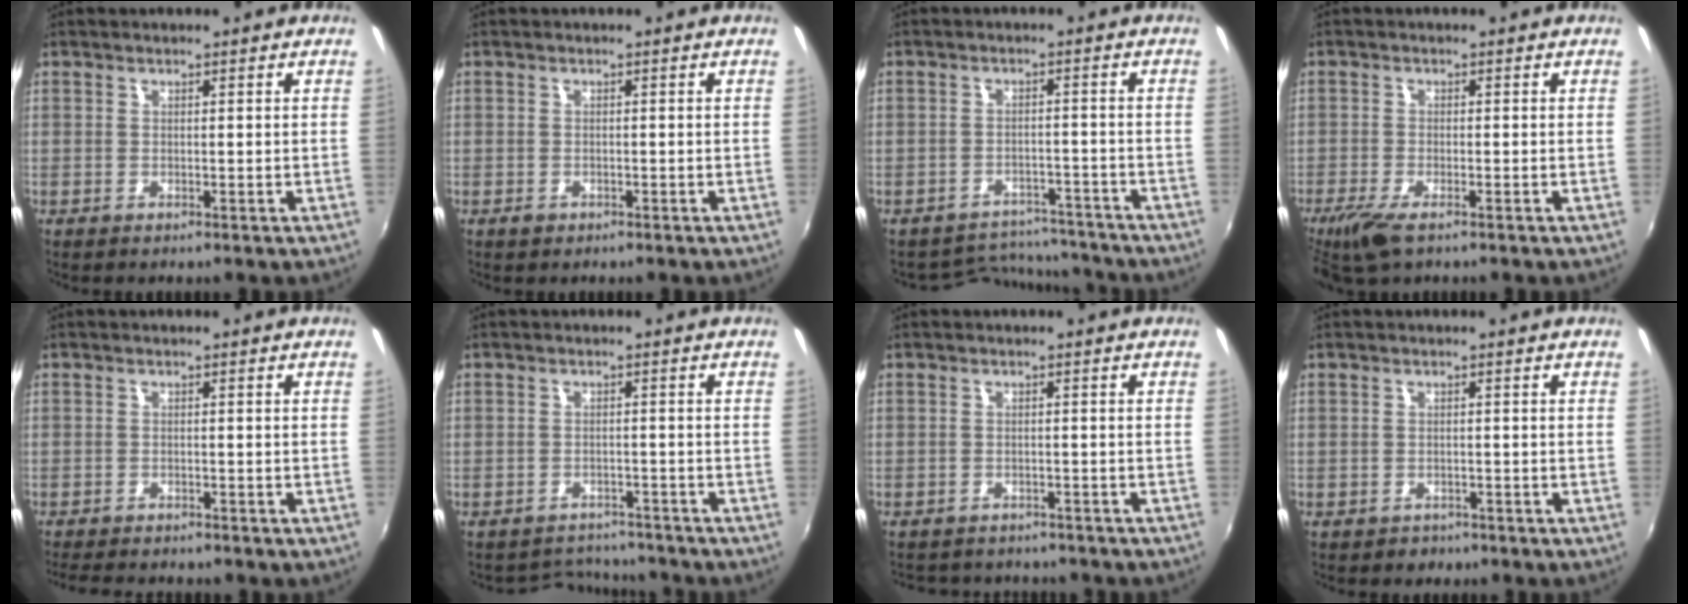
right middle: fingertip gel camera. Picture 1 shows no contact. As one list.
[{"total": 0.9, "force": [-0.6, 0.6, 0.3], "torque": [-0.005, -0.002, -0.009]}, {"total": 9.2, "force": [-8.7, 3.1, 0.3], "torque": [-0.019, 0.023, -0.115]}, {"total": 5.8, "force": [-4.0, 1.6, 3.9], "torque": [-0.098, -0.022, -0.077]}, {"total": 6.8, "force": [-6.1, 1.5, 2.7], "torque": [-0.065, -0.018, -0.094]}, {"total": 5.3, "force": [-4.9, 1.9, -0.4], "torque": [-0.003, 0.017, -0.073]}, {"total": 7.9, "force": [-6.9, 3.0, 2.5], "torque": [-0.055, -0.016, -0.093]}, {"total": 1.7, "force": [-1.2, 1.2, 0.1], "torque": [-0.006, -0.001, -0.016]}]